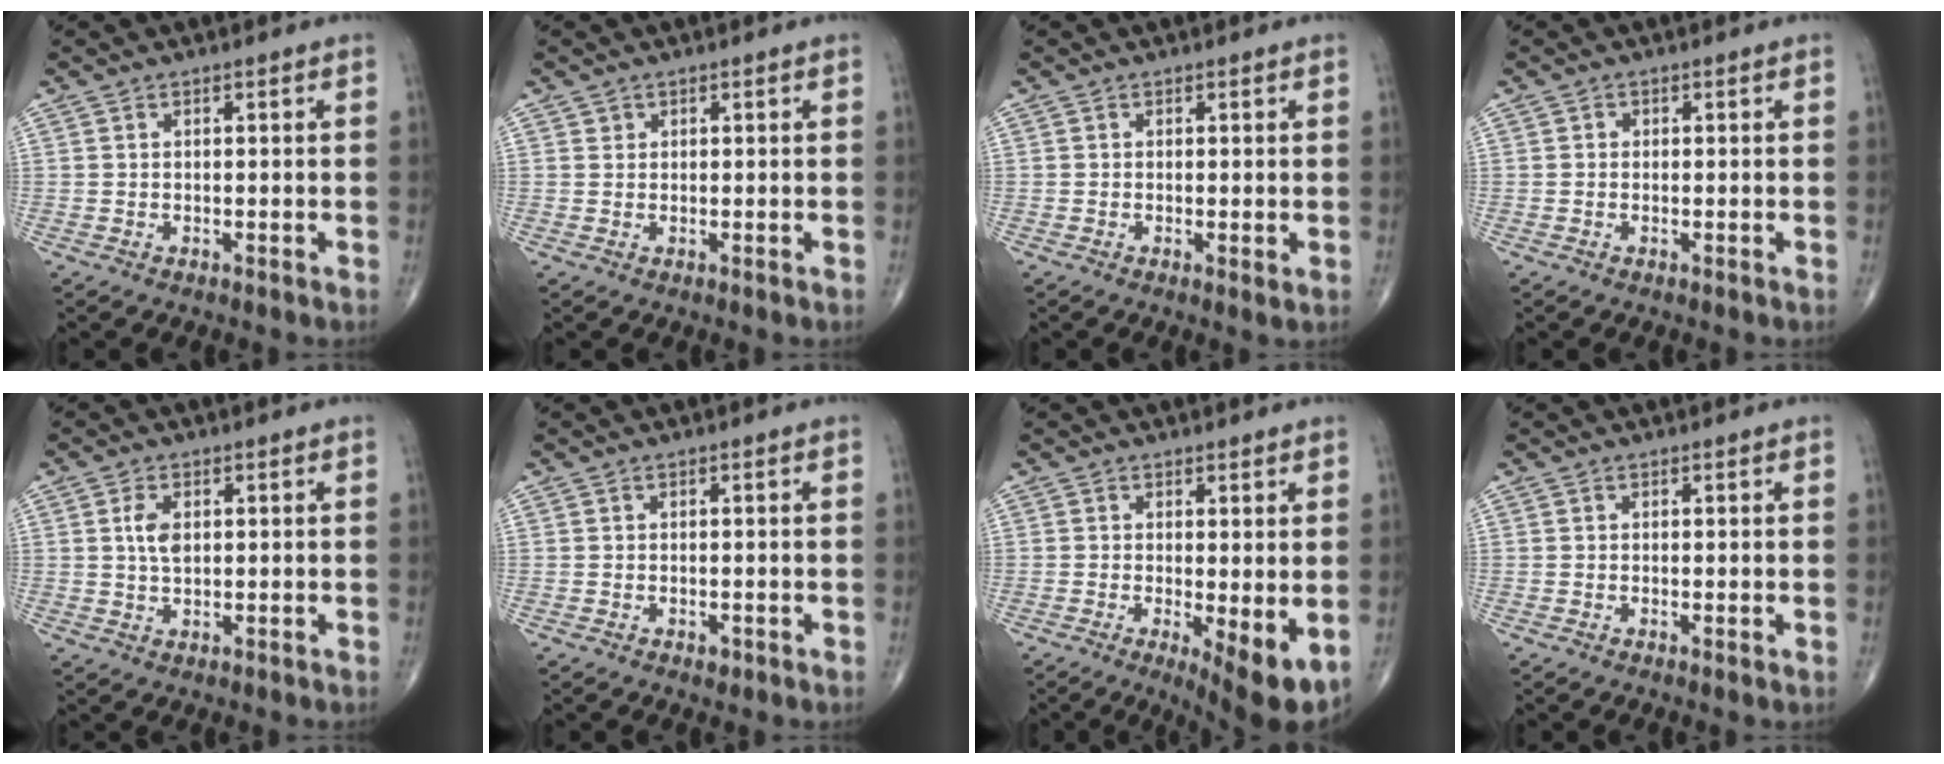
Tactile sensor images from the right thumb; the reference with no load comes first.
{"total": 0.8, "force": [0.4, 0.7, 0.0], "torque": [0.010, -0.001, 0.004]}
{"total": 1.3, "force": [0.0, 0.4, 1.2], "torque": [-0.022, -0.007, -0.003]}
{"total": 0.5, "force": [0.0, 0.5, 0.2], "torque": [0.002, 0.002, 0.000]}
{"total": 3.8, "force": [0.9, 2.2, 3.0], "torque": [-0.056, -0.002, 0.017]}
{"total": 1.2, "force": [-0.5, 0.7, 0.7], "torque": [-0.009, -0.001, -0.005]}
{"total": 8.0, "force": [-1.6, 2.4, 7.5], "torque": [-0.110, -0.023, -0.021]}
{"total": 0.5, "force": [0.0, 0.2, 0.5], "torque": [-0.011, -0.004, -0.003]}